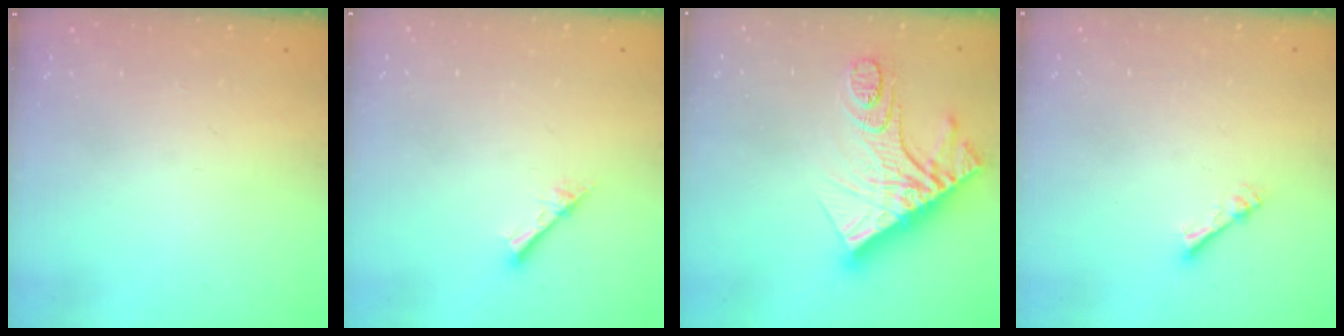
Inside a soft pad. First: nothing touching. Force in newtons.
{"total": 2.1, "press": 2.1, "slide": 0.2}
{"total": 17.1, "press": 17.1, "slide": 1.4}
{"total": 2.3, "press": 2.2, "slide": 0.4}